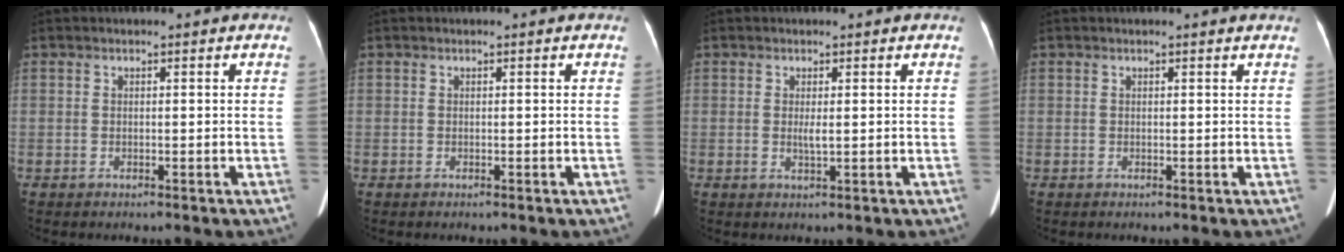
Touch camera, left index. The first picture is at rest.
{"total": 0.0}
{"total": 1.4, "force": [0.1, 0.2, 1.4], "torque": [-0.029, -0.003, 0.003]}
{"total": 1.6, "force": [1.5, -0.2, 0.5], "torque": [-0.017, 0.001, 0.014]}